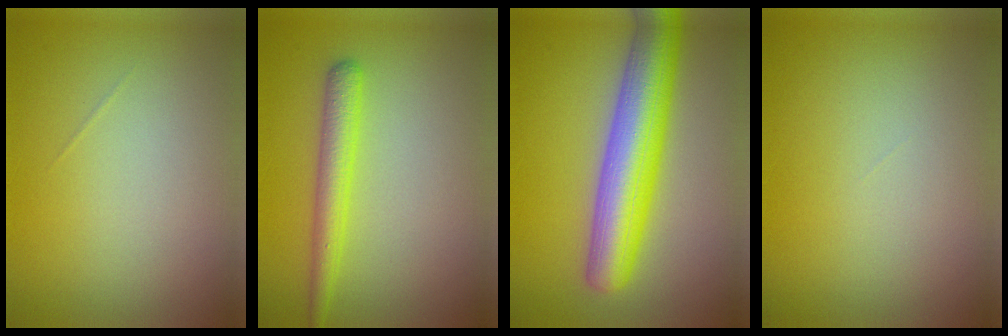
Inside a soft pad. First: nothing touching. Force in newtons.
{"total": 3.0, "press": 3.0, "slide": 0.2}
{"total": 8.4, "press": 8.4, "slide": 0.3}
{"total": 0.0}